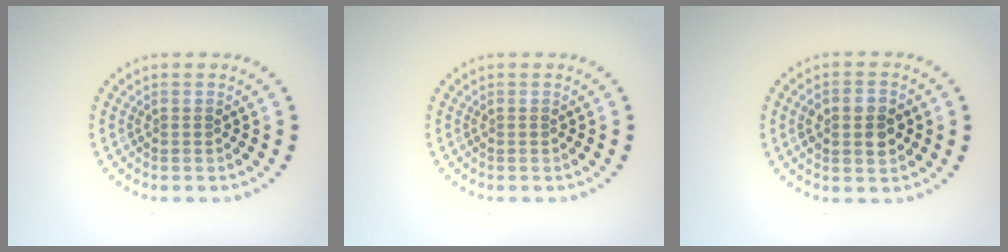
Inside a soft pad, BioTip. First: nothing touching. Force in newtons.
{"total": 0.0}
{"total": 3.8, "press": 3.8, "slide": 0.3}